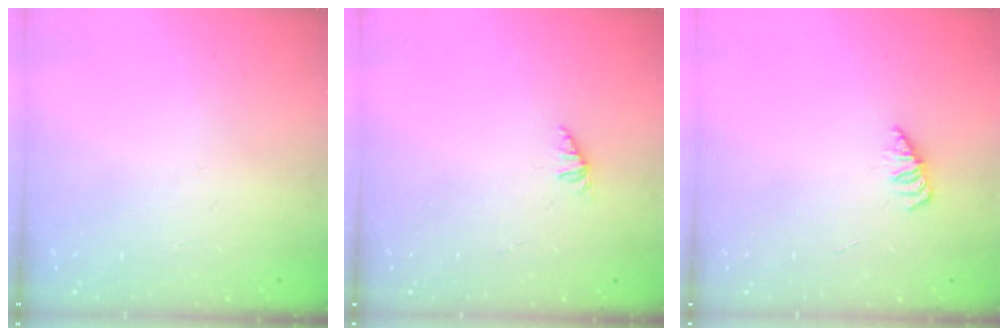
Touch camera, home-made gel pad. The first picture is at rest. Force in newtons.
{"total": 1.8, "press": 1.7, "slide": 0.4}
{"total": 1.7, "press": 1.7, "slide": 0.3}